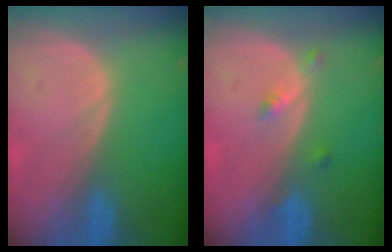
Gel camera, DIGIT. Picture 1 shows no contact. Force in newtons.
{"total": 2.2, "press": 1.8, "slide": 1.3}